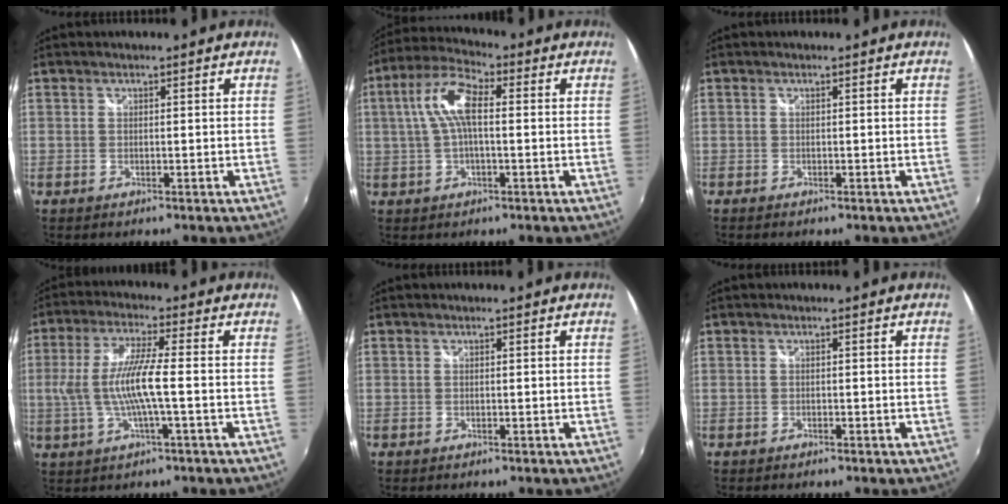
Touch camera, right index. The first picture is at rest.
{"total": 8.8, "force": [0.9, 3.1, 8.2], "torque": [-0.171, 0.020, 0.016]}
{"total": 0.5, "force": [-0.5, 0.1, 0.1], "torque": [-0.005, -0.004, -0.009]}
{"total": 9.6, "force": [-1.2, 0.7, 9.5], "torque": [-0.191, -0.003, -0.019]}
{"total": 0.0}
{"total": 0.6, "force": [-0.6, 0.2, 0.2], "torque": [-0.006, -0.003, -0.011]}